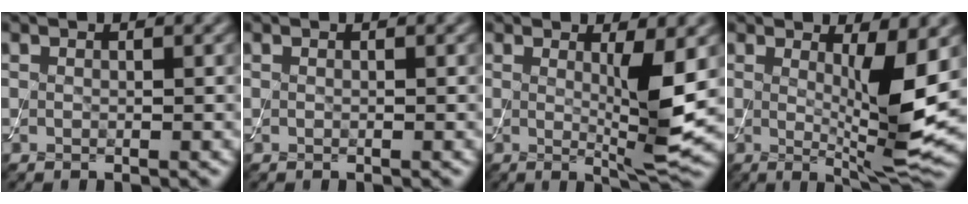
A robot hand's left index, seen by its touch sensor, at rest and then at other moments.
{"total": 0.0}
{"total": 4.8, "force": [0.5, 0.8, 4.7], "torque": [-0.073, -0.016, 0.011]}
{"total": 6.5, "force": [0.7, 1.2, 6.3], "torque": [-0.095, -0.020, 0.017]}